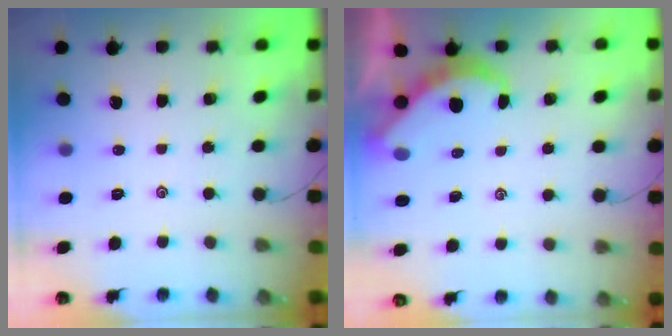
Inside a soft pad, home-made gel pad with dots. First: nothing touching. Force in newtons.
{"total": 4.9, "press": 4.9, "slide": 0.3}